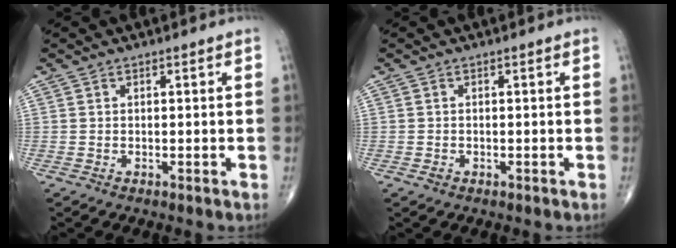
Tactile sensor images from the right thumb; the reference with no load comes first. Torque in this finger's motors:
{"motor_torque": [2.19, 1.10, -0.05, -0.15, -0.03]}